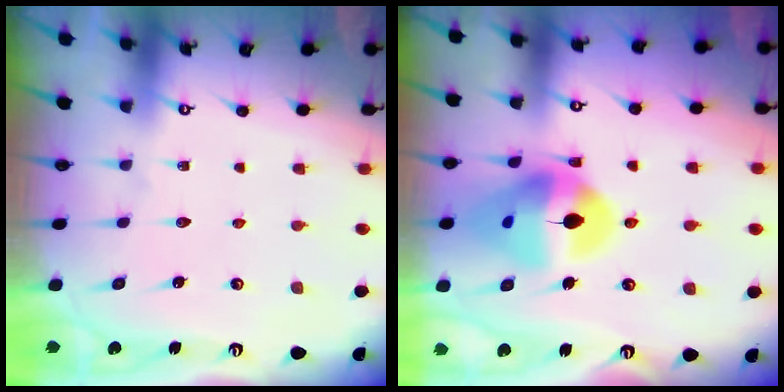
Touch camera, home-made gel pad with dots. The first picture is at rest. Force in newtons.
{"total": 17.1, "press": 17.0, "slide": 2.0}